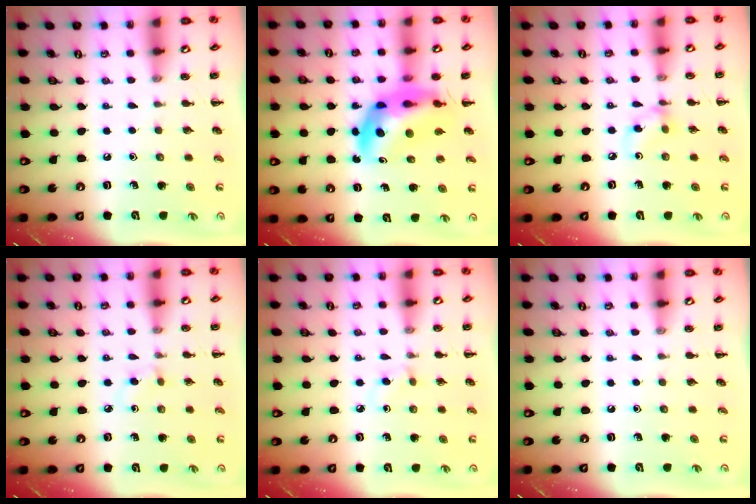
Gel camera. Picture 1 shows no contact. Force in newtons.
{"total": 11.0, "press": 10.5, "slide": 3.2}
{"total": 6.1, "press": 6.1, "slide": 0.6}
{"total": 1.8, "press": 1.6, "slide": 0.8}
{"total": 1.8, "press": 1.6, "slide": 0.8}
{"total": 0.0}